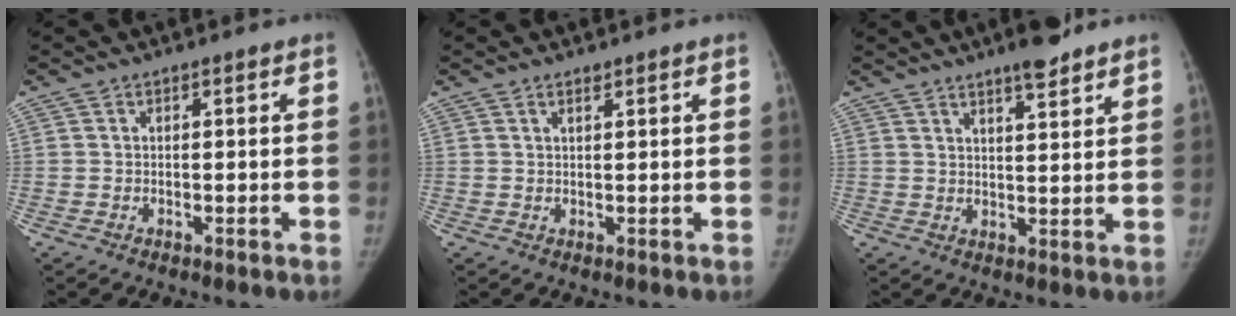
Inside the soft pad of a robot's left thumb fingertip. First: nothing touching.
{"total": 1.0, "force": [0.8, 0.1, 0.5], "torque": [-0.007, -0.006, 0.016]}
{"total": 6.5, "force": [5.0, 1.2, 4.1], "torque": [-0.053, -0.028, 0.074]}